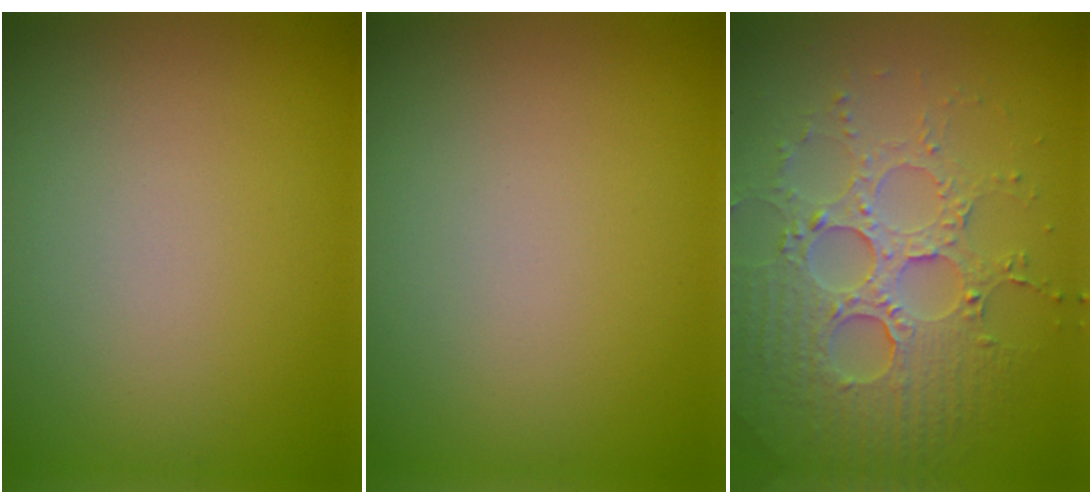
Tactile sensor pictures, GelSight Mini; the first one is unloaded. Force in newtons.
{"total": 0.0}
{"total": 5.5, "press": 4.8, "slide": 2.7}